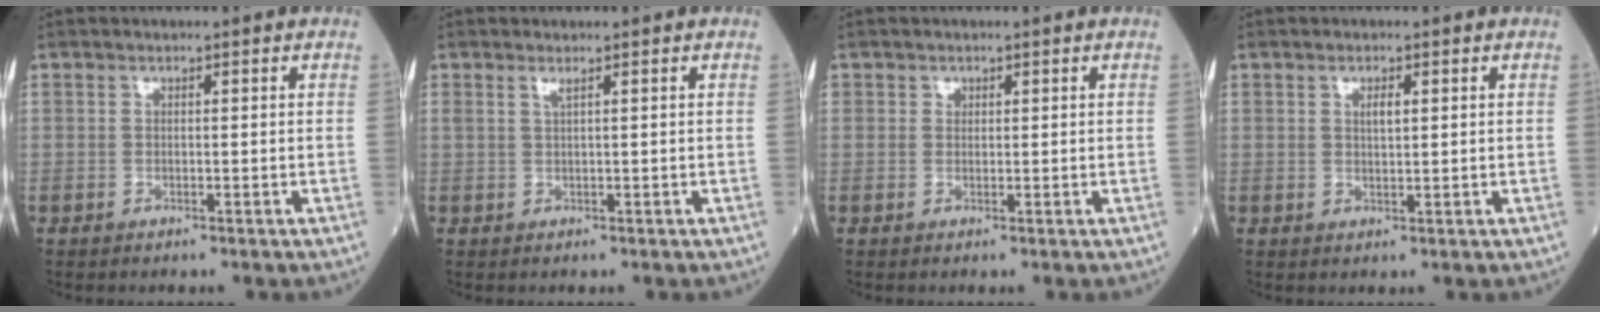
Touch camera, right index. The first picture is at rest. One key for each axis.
{"total": 0.8, "fx": 0.6, "fy": -0.1, "fz": 0.6, "tx": -0.020, "ty": 0.004, "tz": 0.018}
{"total": 0.8, "fx": 0.4, "fy": 0.7, "fz": 0.1, "tx": 0.004, "ty": 0.004, "tz": 0.010}
{"total": 1.6, "fx": 0.6, "fy": 0.5, "fz": 1.4, "tx": -0.022, "ty": -0.001, "tz": 0.010}